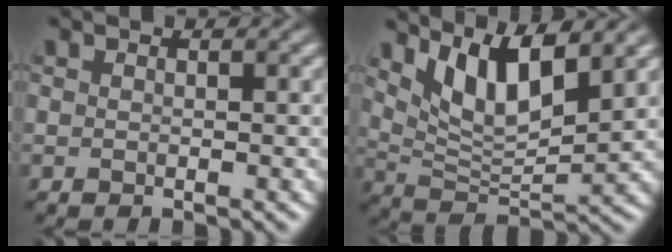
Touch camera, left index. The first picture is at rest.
{"total": 7.2, "force": [4.1, 2.4, 5.4], "torque": [-0.103, -0.010, 0.078]}